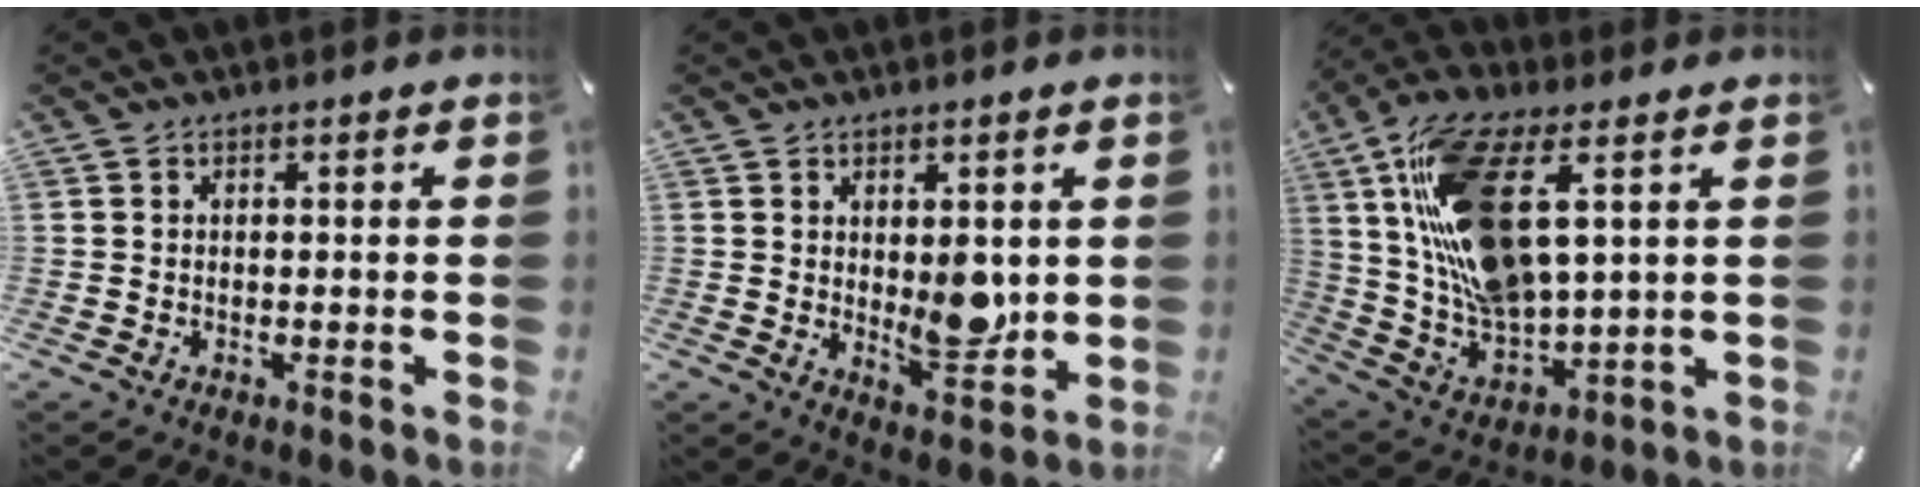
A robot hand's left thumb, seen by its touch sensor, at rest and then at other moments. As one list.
[{"total": 8.9, "force": [1.2, 4.9, 7.3], "torque": [-0.095, -0.019, 0.019]}, {"total": 19.0, "force": [6.9, 8.5, 15.5], "torque": [-0.346, -0.024, 0.119]}]